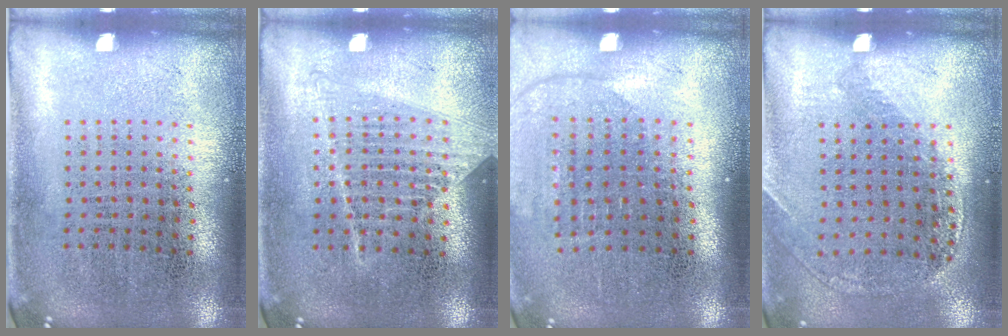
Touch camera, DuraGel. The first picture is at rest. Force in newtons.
{"total": 1.2, "press": 1.1, "slide": 0.4}
{"total": 1.3, "press": 1.1, "slide": 0.8}
{"total": 1.2, "press": 1.1, "slide": 0.4}